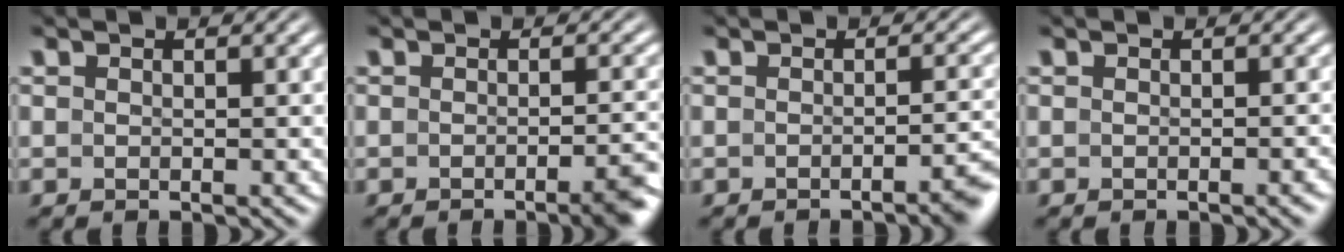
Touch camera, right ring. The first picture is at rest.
{"total": 3.0, "force": [-1.9, 0.2, 2.2], "torque": [-0.023, 0.004, -0.035]}
{"total": 2.9, "force": [-2.1, 0.1, 2.1], "torque": [-0.018, 0.008, -0.038]}
{"total": 0.7, "force": [-0.6, -0.1, 0.3], "torque": [-0.006, 0.006, -0.011]}